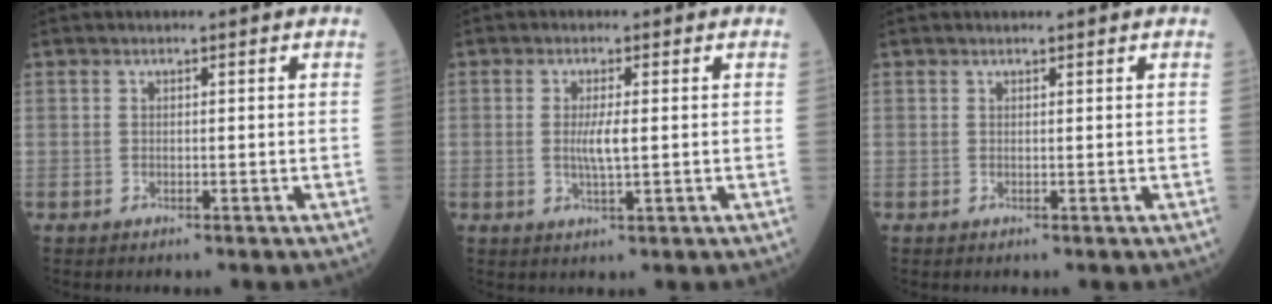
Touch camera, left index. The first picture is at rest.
{"total": 3.0, "force": [0.0, 0.3, 3.0], "torque": [-0.056, -0.005, 0.002]}
{"total": 1.2, "force": [1.1, 0.1, 0.4], "torque": [-0.002, 0.010, 0.018]}